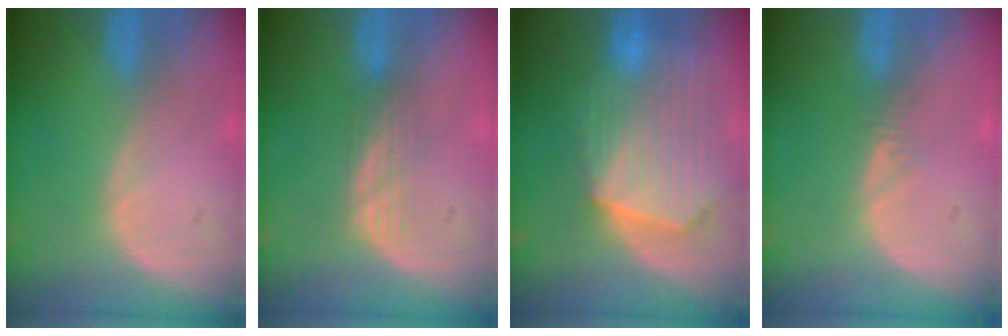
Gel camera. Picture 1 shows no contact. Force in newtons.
{"total": 3.1, "press": 2.7, "slide": 1.7}
{"total": 10.8, "press": 9.5, "slide": 5.2}
{"total": 0.9, "press": 0.8, "slide": 0.4}